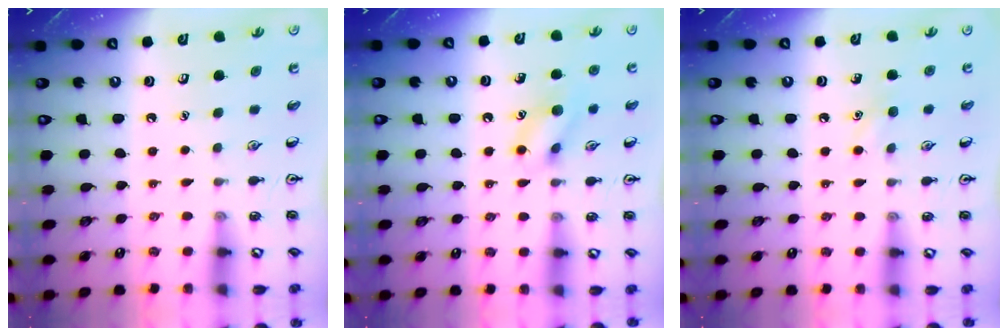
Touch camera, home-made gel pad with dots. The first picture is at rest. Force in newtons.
{"total": 9.3, "press": 9.3, "slide": 0.5}
{"total": 5.6, "press": 5.3, "slide": 1.7}